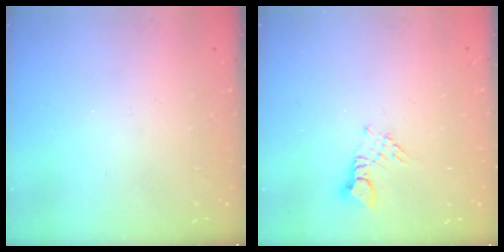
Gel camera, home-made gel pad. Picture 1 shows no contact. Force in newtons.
{"total": 2.5, "press": 2.5, "slide": 0.4}